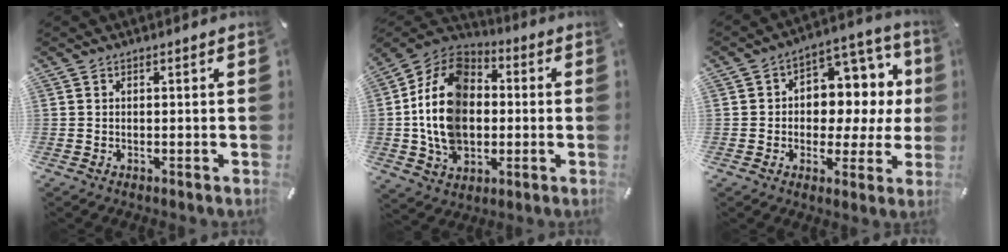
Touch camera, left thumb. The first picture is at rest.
{"total": 17.8, "force": [-0.9, 13.6, 11.4], "torque": [-0.250, 0.017, -0.019]}
{"total": 10.0, "force": [1.0, 8.1, 5.8], "torque": [-0.062, -0.018, 0.019]}